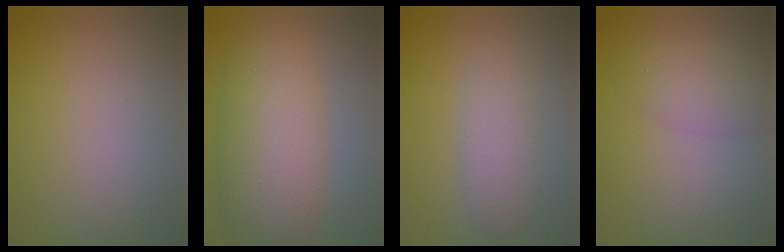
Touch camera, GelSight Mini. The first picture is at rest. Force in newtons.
{"total": 8.6, "press": 8.6, "slide": 0.3}
{"total": 2.9, "press": 2.9, "slide": 0.2}
{"total": 3.0, "press": 3.0, "slide": 0.0}